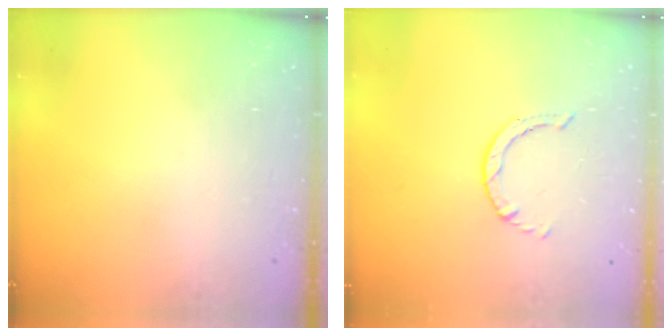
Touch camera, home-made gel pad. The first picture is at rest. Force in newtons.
{"total": 0.6, "press": 0.6, "slide": 0.1}